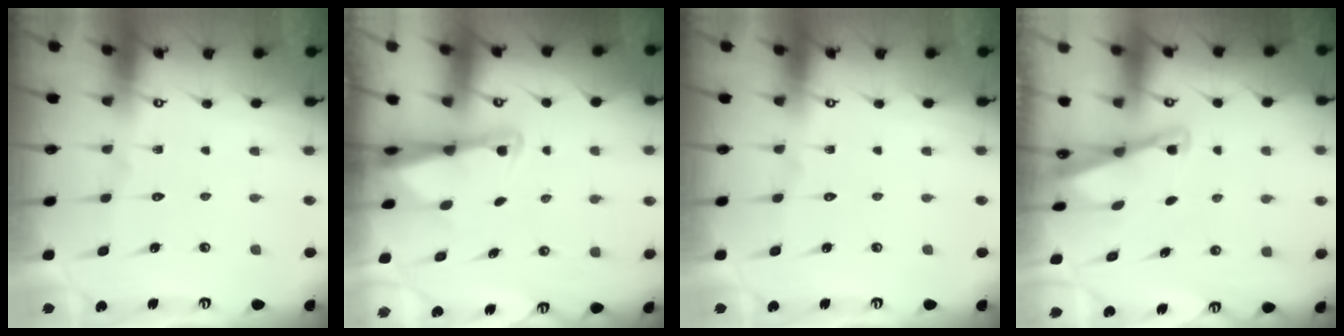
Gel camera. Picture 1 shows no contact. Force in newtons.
{"total": 2.6, "press": 2.6, "slide": 0.5}
{"total": 0.0}
{"total": 2.1, "press": 2.0, "slide": 0.3}